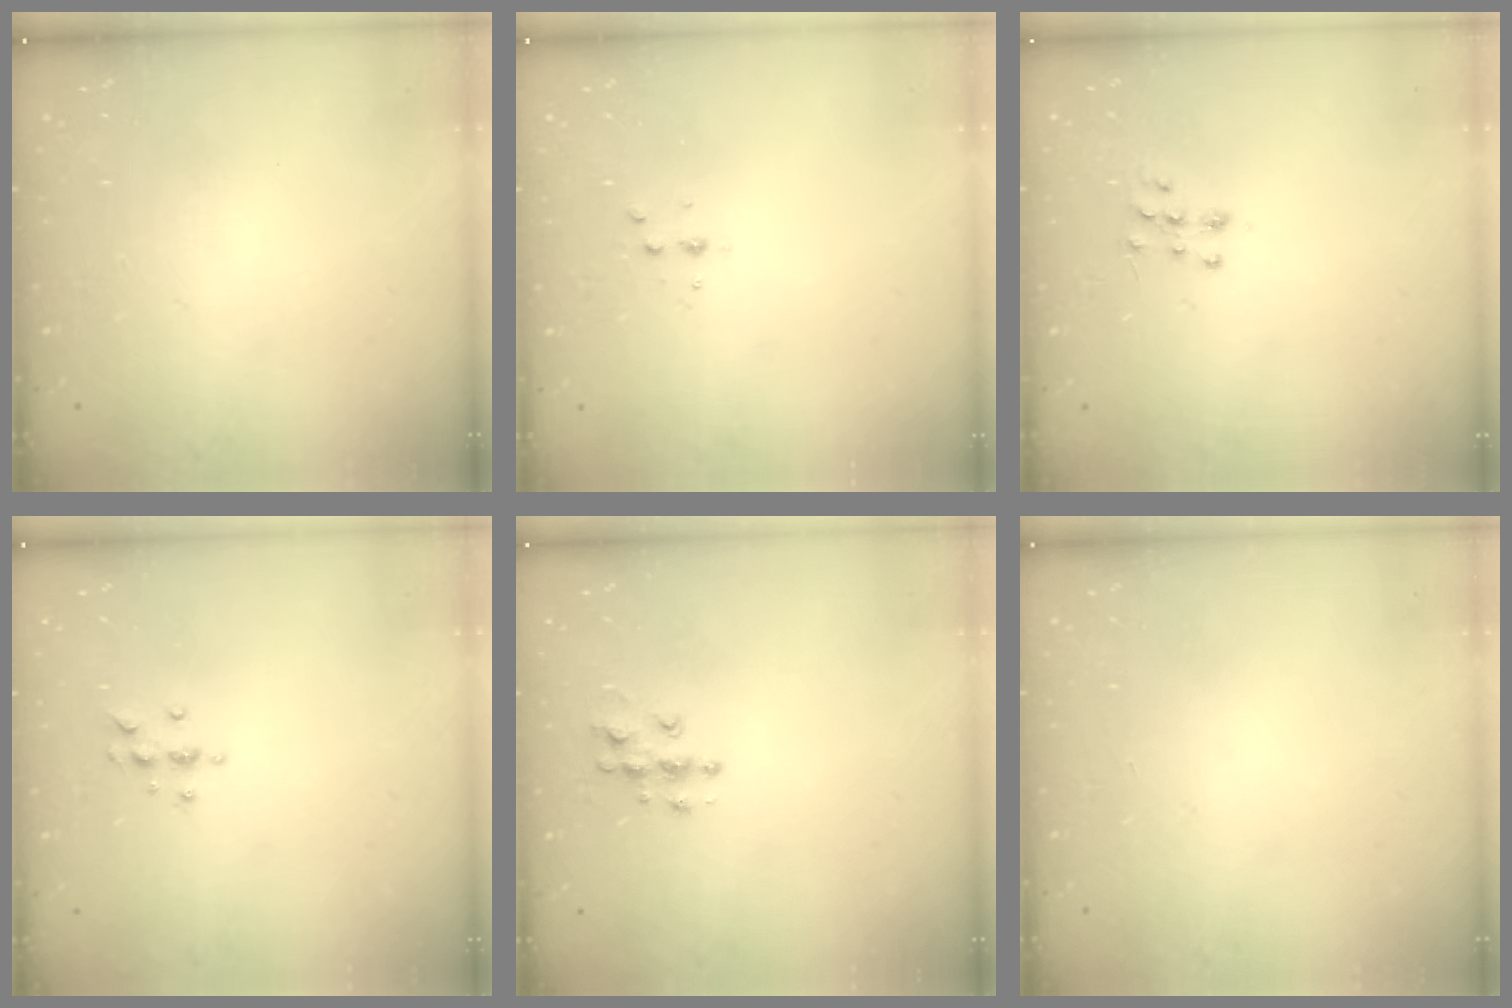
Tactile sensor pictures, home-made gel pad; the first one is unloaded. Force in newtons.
{"total": 3.5, "press": 3.5, "slide": 0.5}
{"total": 7.0, "press": 7.0, "slide": 0.3}
{"total": 5.6, "press": 5.5, "slide": 0.7}
{"total": 6.2, "press": 6.2, "slide": 0.2}
{"total": 0.0}